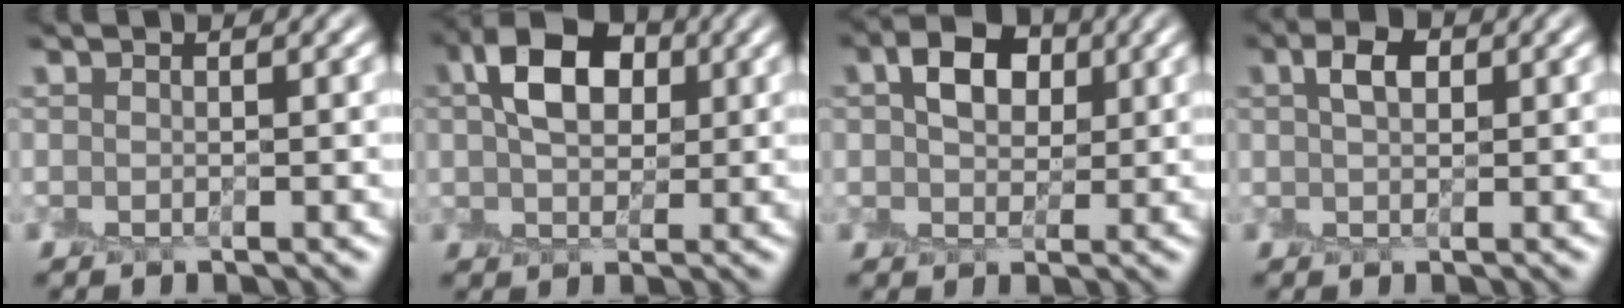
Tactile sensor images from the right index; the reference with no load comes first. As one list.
[{"total": 5.6, "force": [1.8, 3.6, 3.9], "torque": [-0.075, 0.015, 0.020]}, {"total": 4.0, "force": [1.5, 2.8, 2.5], "torque": [-0.047, 0.009, 0.016]}, {"total": 2.0, "force": [1.0, 1.1, 1.4], "torque": [-0.031, 0.008, 0.016]}]